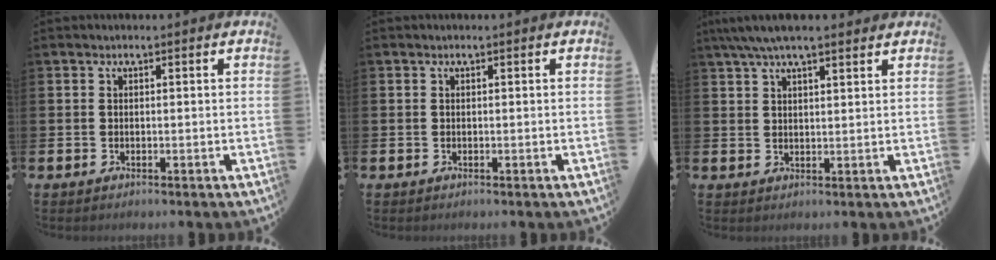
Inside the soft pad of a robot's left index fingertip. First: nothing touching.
{"total": 0.0}
{"total": 5.4, "force": [4.5, 1.1, 2.8], "torque": [-0.063, -0.006, 0.081]}